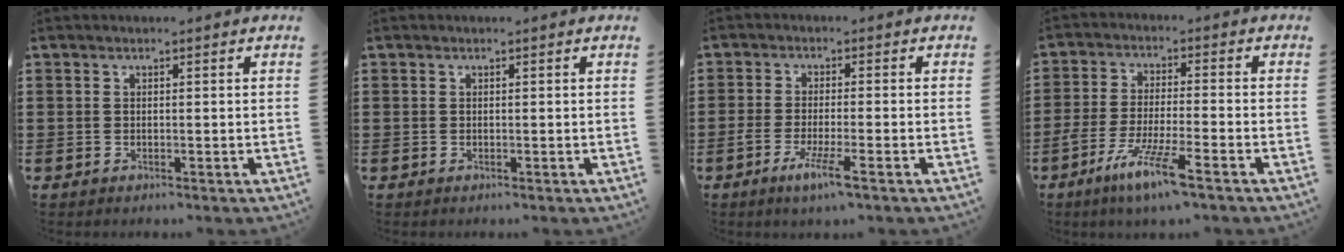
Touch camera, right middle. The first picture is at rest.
{"total": 0.0}
{"total": 4.7, "force": [-2.6, 0.2, 3.9], "torque": [-0.078, -0.011, -0.048]}
{"total": 8.1, "force": [-5.6, 0.3, 5.8], "torque": [-0.117, -0.014, -0.106]}